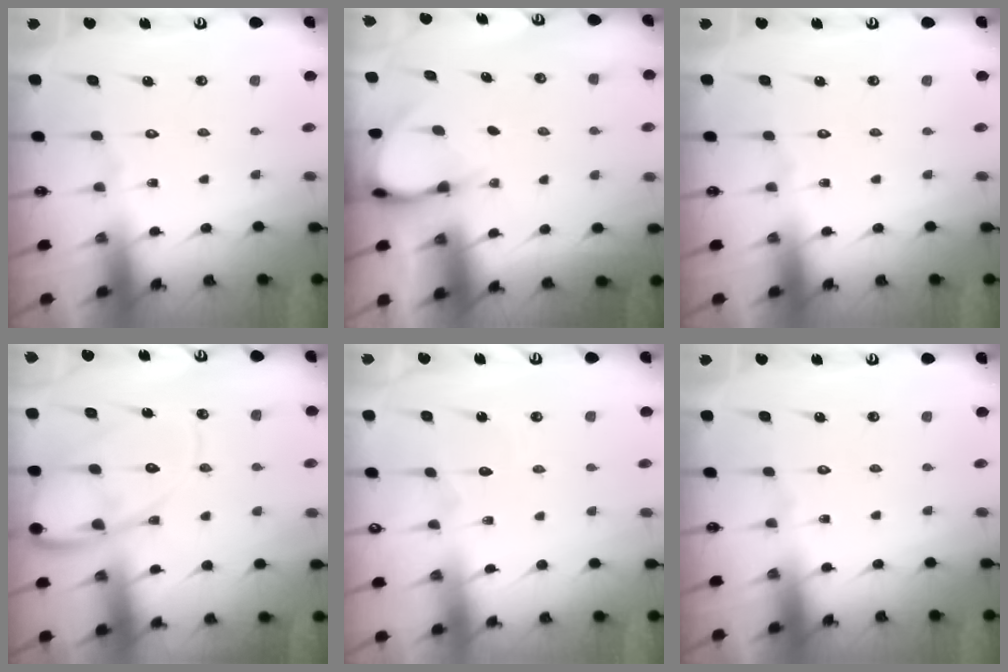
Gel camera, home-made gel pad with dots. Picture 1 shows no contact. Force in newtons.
{"total": 3.9, "press": 3.9, "slide": 0.3}
{"total": 0.0}
{"total": 13.2, "press": 13.1, "slide": 1.2}
{"total": 3.4, "press": 3.4, "slide": 0.4}
{"total": 0.0}